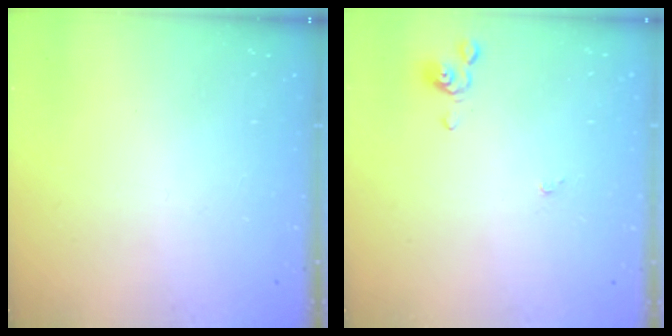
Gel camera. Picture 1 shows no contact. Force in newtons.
{"total": 0.0}